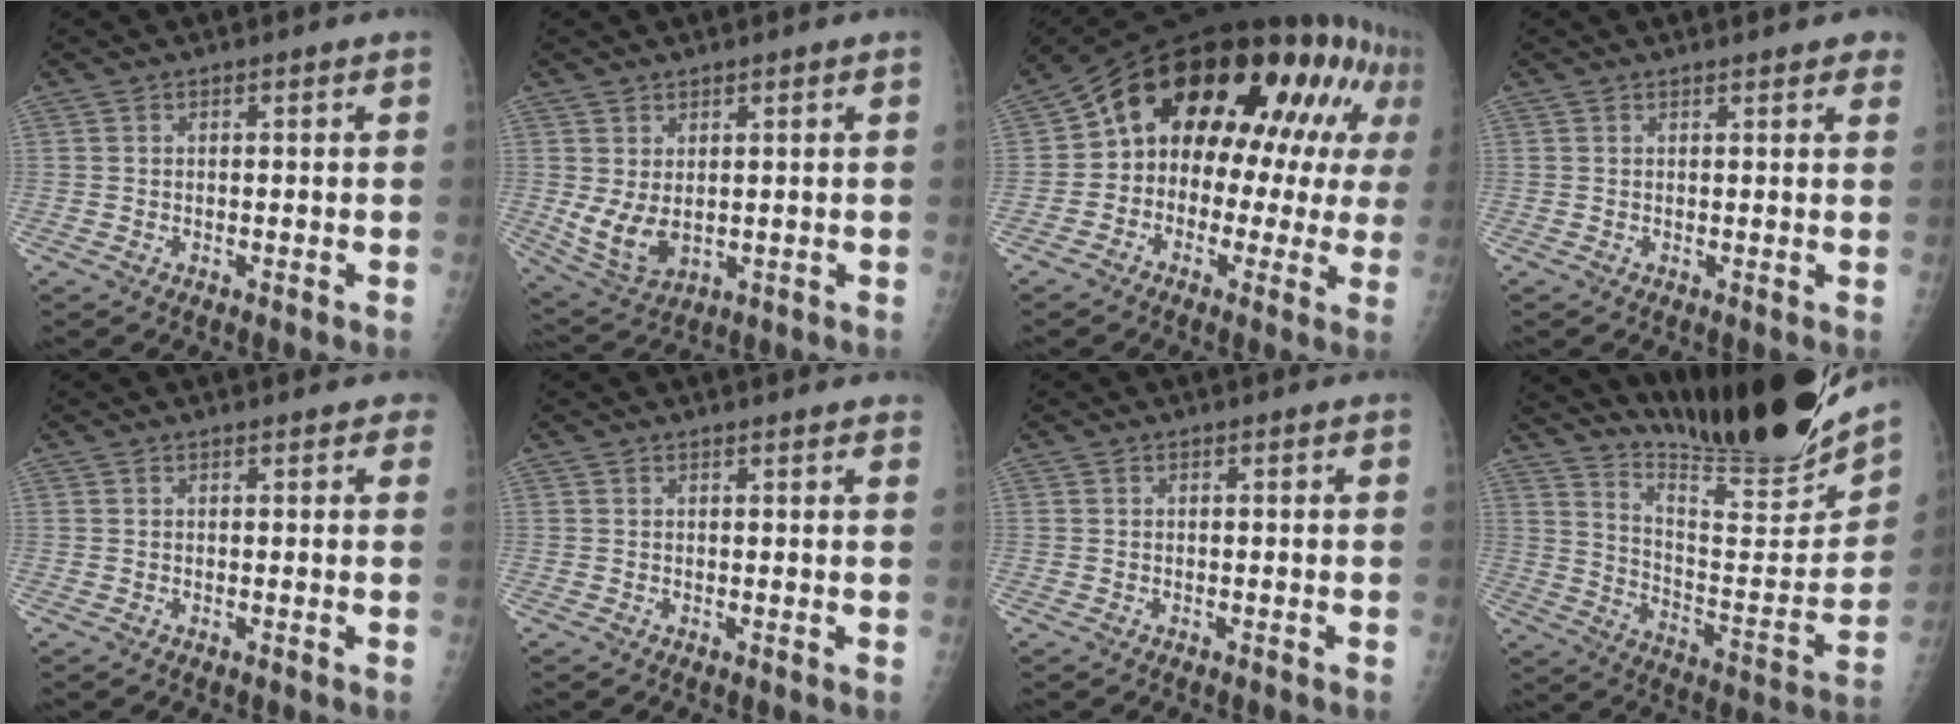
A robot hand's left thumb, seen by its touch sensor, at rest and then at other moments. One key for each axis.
{"total": 6.8, "fx": 0.3, "fy": 4.2, "fz": 5.4, "tx": -0.104, "ty": -0.010, "tz": 0.024}
{"total": 22.7, "fx": 4.2, "fy": 14.9, "fz": 16.5, "tx": -0.186, "ty": 0.056, "tz": 0.053}
{"total": 3.3, "fx": 2.5, "fy": 1.0, "fz": 2.0, "tx": -0.009, "ty": 0.000, "tz": 0.026}
{"total": 1.8, "fx": 1.3, "fy": 0.9, "fz": 0.9, "tx": 0.010, "ty": 0.001, "tz": 0.008}
{"total": 2.4, "fx": 2.0, "fy": 0.3, "fz": 1.2, "tx": -0.008, "ty": 0.000, "tz": 0.019}
{"total": 0.0}
{"total": 22.8, "fx": 20.5, "fy": 0.9, "fz": 9.8, "tx": -0.132, "ty": -0.157, "tz": 0.320}